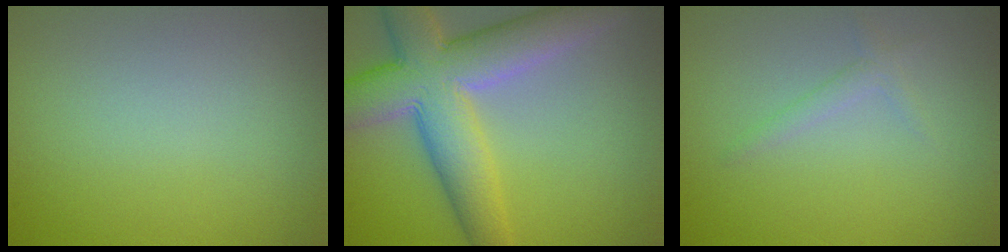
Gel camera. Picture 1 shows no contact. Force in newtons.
{"total": 9.7, "press": 9.7, "slide": 0.4}
{"total": 1.1, "press": 1.1, "slide": 0.1}